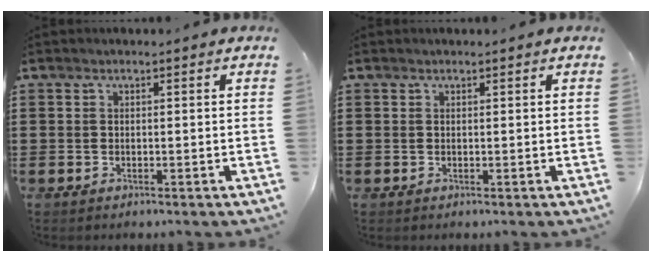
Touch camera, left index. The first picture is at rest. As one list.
[{"total": 0.0}]